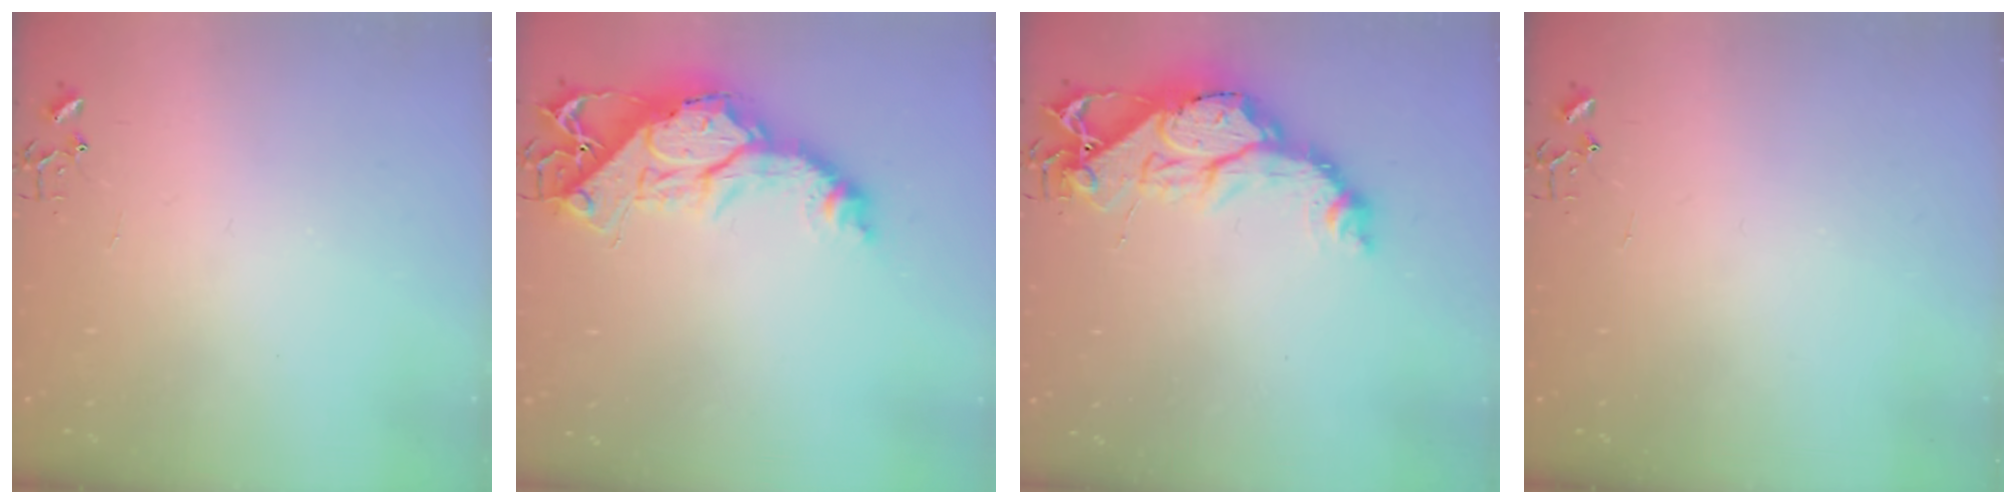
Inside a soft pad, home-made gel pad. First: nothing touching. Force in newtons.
{"total": 17.2, "press": 17.2, "slide": 1.0}
{"total": 16.6, "press": 16.5, "slide": 1.3}
{"total": 0.0}